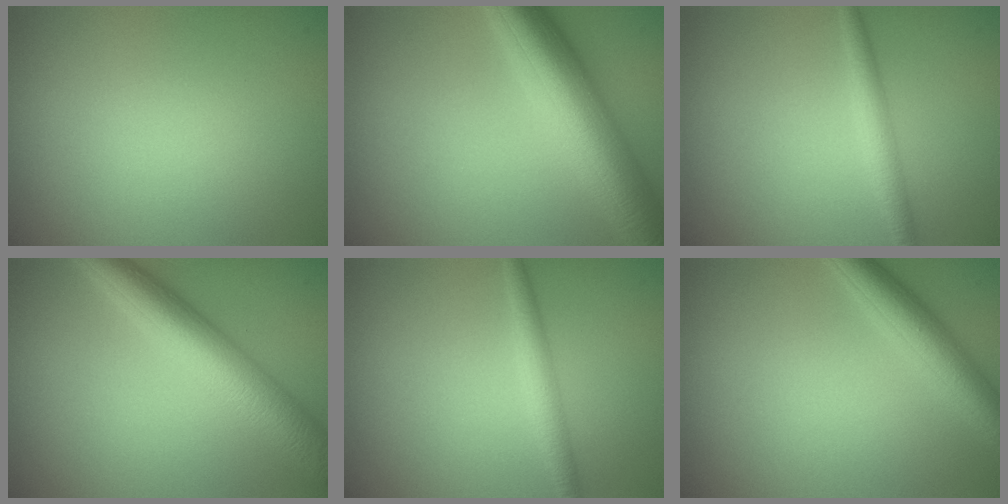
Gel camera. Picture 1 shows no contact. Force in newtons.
{"total": 8.5, "press": 8.5, "slide": 0.2}
{"total": 2.0, "press": 2.0, "slide": 0.1}
{"total": 6.4, "press": 6.4, "slide": 0.1}
{"total": 2.0, "press": 2.0, "slide": 0.1}
{"total": 4.2, "press": 4.2, "slide": 0.1}